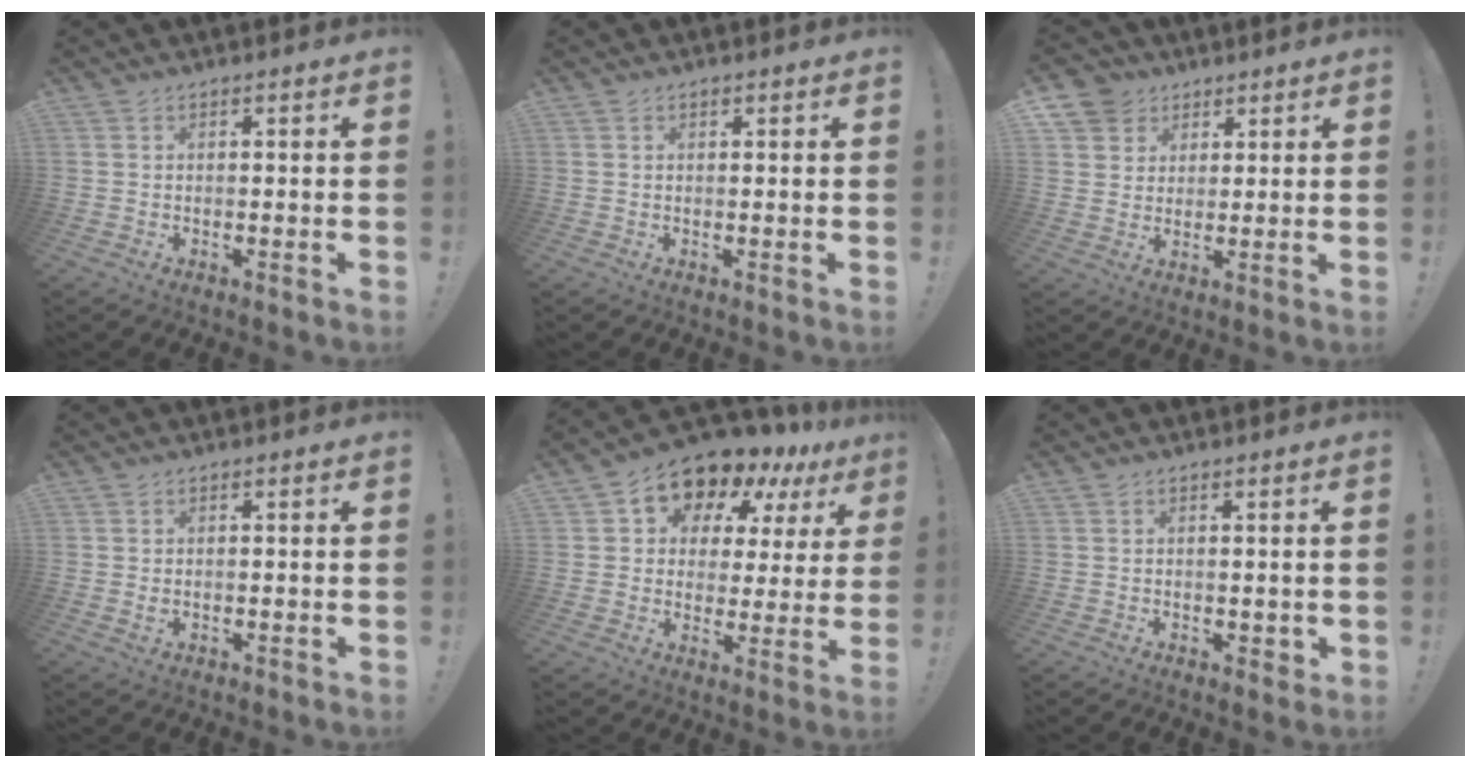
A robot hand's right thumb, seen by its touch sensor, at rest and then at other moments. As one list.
[{"total": 0.5, "force": [0.3, 0.4, 0.2], "torque": [0.000, -0.001, 0.006]}, {"total": 7.3, "force": [3.8, 6.1, 1.3], "torque": [-0.016, -0.025, 0.076]}, {"total": 0.9, "force": [0.3, 0.6, 0.6], "torque": [-0.004, -0.002, 0.002]}, {"total": 10.7, "force": [8.8, 5.2, 3.4], "torque": [-0.058, -0.082, 0.152]}, {"total": 1.8, "force": [0.6, 1.3, 1.1], "torque": [-0.006, -0.002, 0.009]}]